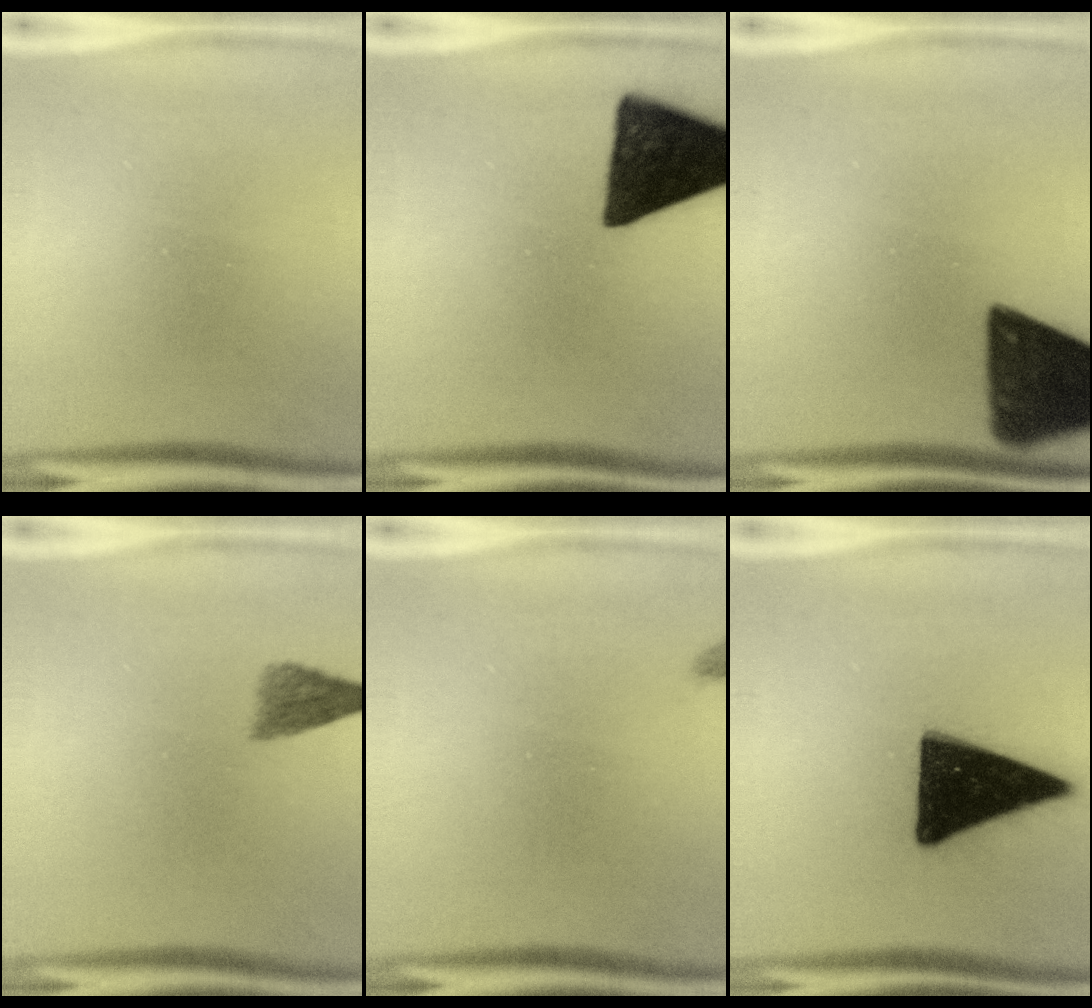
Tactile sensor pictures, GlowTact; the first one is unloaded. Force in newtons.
{"total": 15.9}
{"total": 13.4}
{"total": 2.9}
{"total": 1.1}
{"total": 18.3}